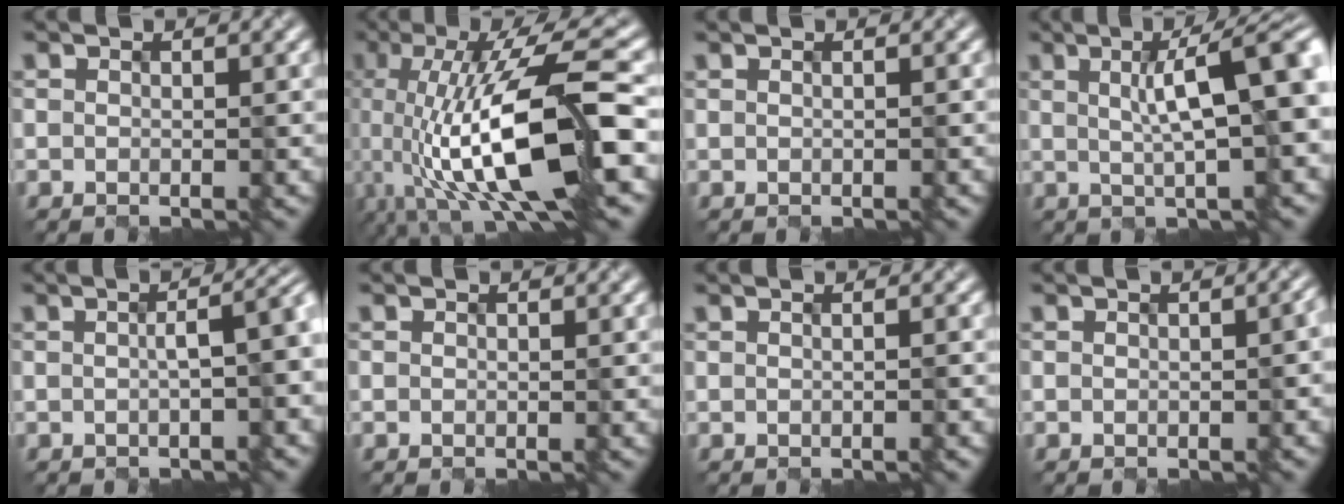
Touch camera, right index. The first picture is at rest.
{"total": 13.9, "force": [-3.2, 3.8, 12.9], "torque": [-0.231, 0.011, -0.050]}
{"total": 1.2, "force": [0.3, 0.6, 0.9], "torque": [-0.004, 0.002, -0.010]}
{"total": 9.3, "force": [1.4, 2.3, 8.9], "torque": [-0.112, 0.012, 0.024]}
{"total": 5.3, "force": [0.0, 2.0, 4.9], "torque": [-0.025, 0.018, 0.004]}
{"total": 0.0}
{"total": 1.8, "force": [0.3, 1.0, 1.5], "torque": [-0.006, 0.008, -0.013]}
{"total": 2.1, "force": [0.0, 1.0, 1.8], "torque": [-0.002, 0.011, 0.005]}